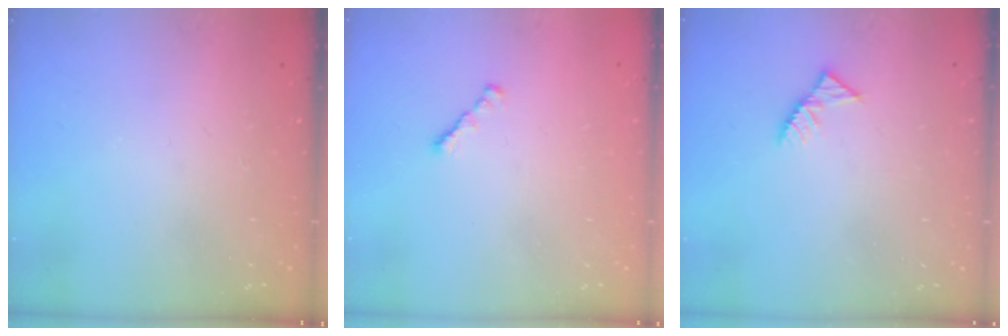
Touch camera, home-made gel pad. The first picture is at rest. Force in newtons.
{"total": 1.3, "press": 1.2, "slide": 0.5}
{"total": 4.4, "press": 4.3, "slide": 0.7}